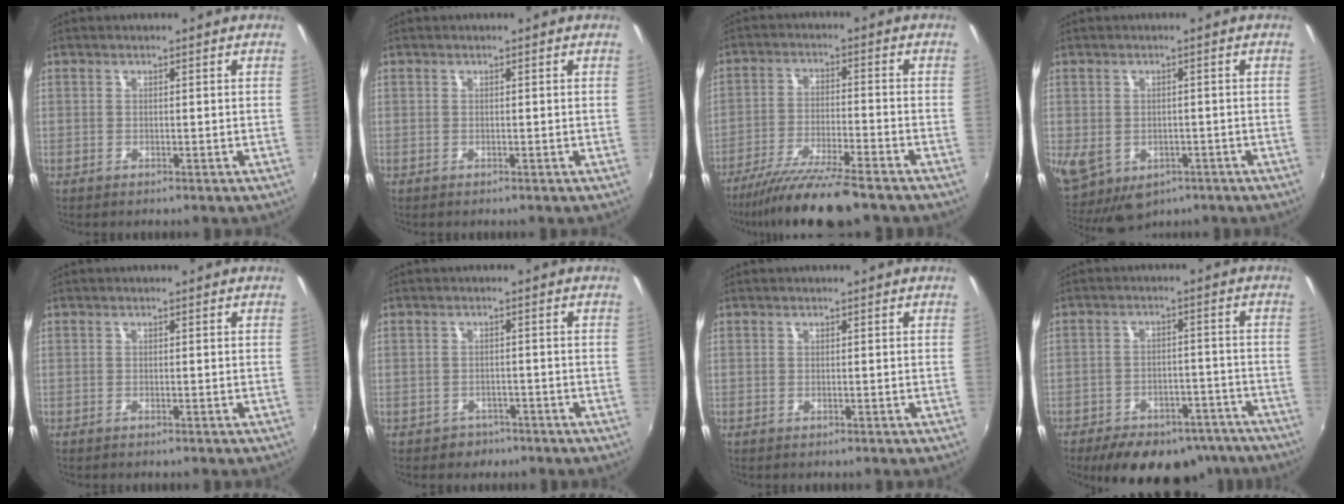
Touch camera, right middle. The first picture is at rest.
{"total": 0.0}
{"total": 13.2, "force": [-11.0, 0.9, 7.1], "torque": [-0.149, -0.029, -0.191]}
{"total": 10.5, "force": [-3.0, 7.9, 6.3], "torque": [-0.137, -0.036, -0.034]}
{"total": 0.0}
{"total": 3.5, "force": [-2.3, 2.6, 0.4], "torque": [-0.017, -0.002, -0.032]}
{"total": 0.0}
{"total": 18.0, "force": [-14.1, 8.4, 7.5], "torque": [-0.148, 0.008, -0.170]}